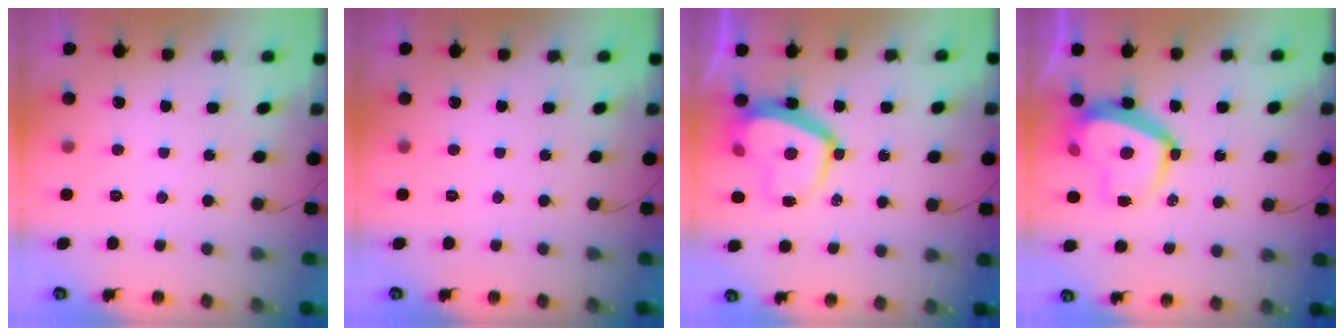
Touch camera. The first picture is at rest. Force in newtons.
{"total": 0.0}
{"total": 13.2, "press": 13.1, "slide": 1.0}
{"total": 14.4, "press": 14.3, "slide": 1.3}